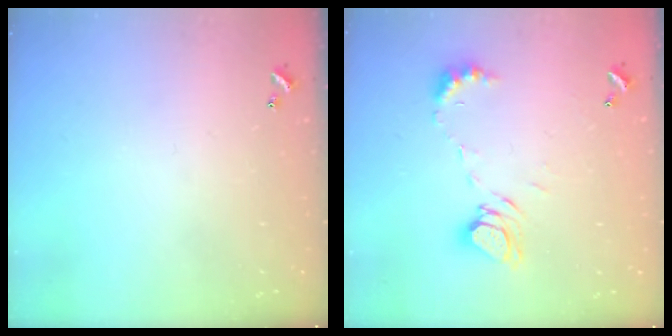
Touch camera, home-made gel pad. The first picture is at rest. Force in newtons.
{"total": 8.4, "press": 8.4, "slide": 1.0}